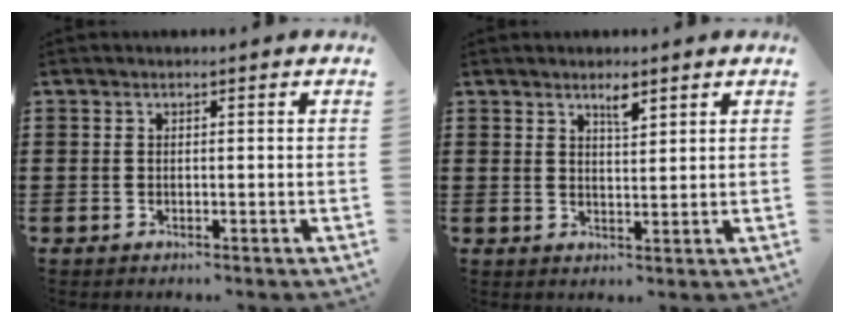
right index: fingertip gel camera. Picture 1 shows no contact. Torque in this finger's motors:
{"motor_torque": [0.04, -0.02, 0.01, 0.02]}